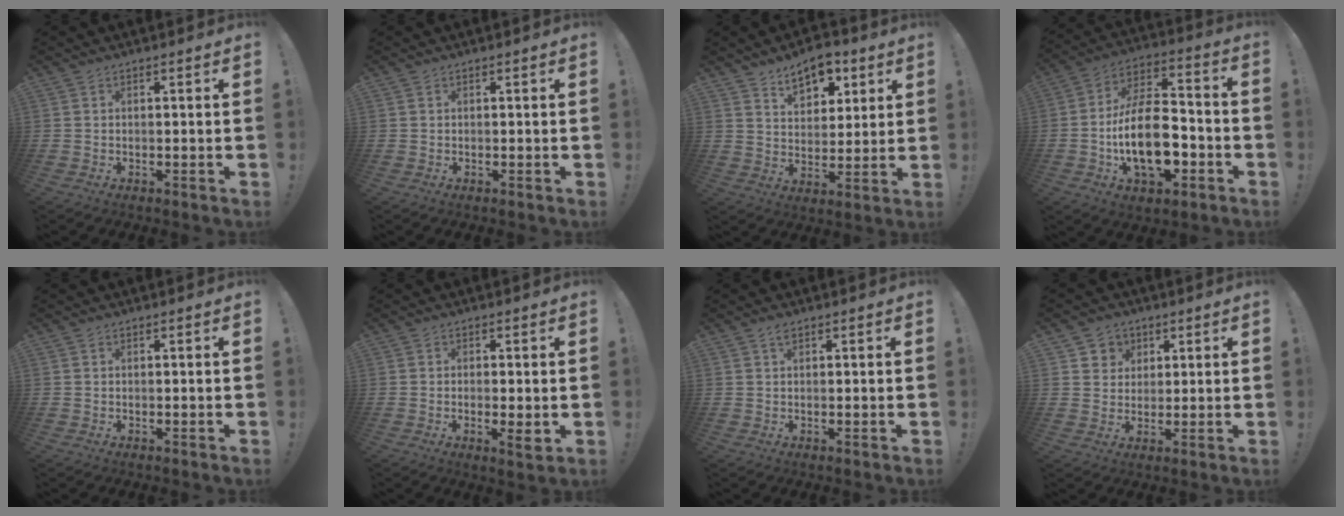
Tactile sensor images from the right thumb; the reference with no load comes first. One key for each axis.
{"total": 0.0}
{"total": 10.1, "fx": 6.9, "fy": 5.8, "fz": 4.6, "tx": -0.061, "ty": -0.038, "tz": 0.129}
{"total": 19.7, "fx": -5.1, "fy": 10.7, "fz": 15.8, "tx": -0.301, "ty": 0.027, "tz": -0.084}
{"total": 0.0}
{"total": 3.8, "fx": -0.7, "fy": 0.6, "fz": 3.7, "tx": -0.049, "ty": -0.008, "tz": -0.011}
{"total": 1.3, "fx": 0.9, "fy": 0.4, "fz": 0.9, "tx": -0.011, "ty": -0.003, "tz": 0.014}
{"total": 5.9, "fx": 2.4, "fy": 5.3, "fz": 0.6, "tx": -0.003, "ty": -0.020, "tz": 0.045}